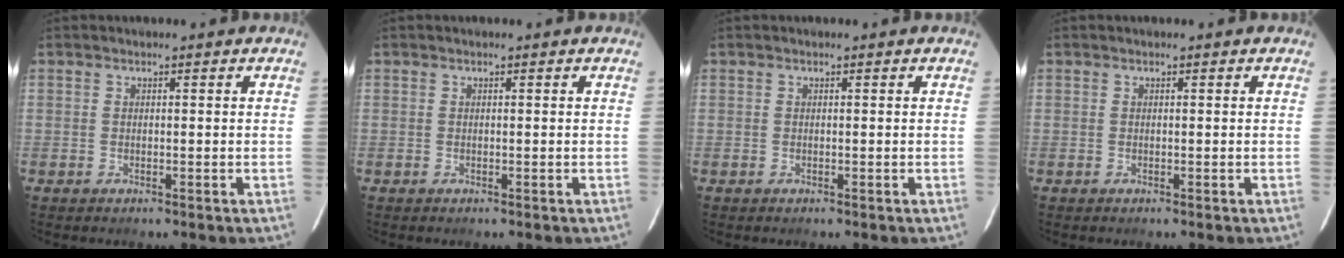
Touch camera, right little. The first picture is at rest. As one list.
[{"total": 0.0}, {"total": 0.0}, {"total": 0.0}]